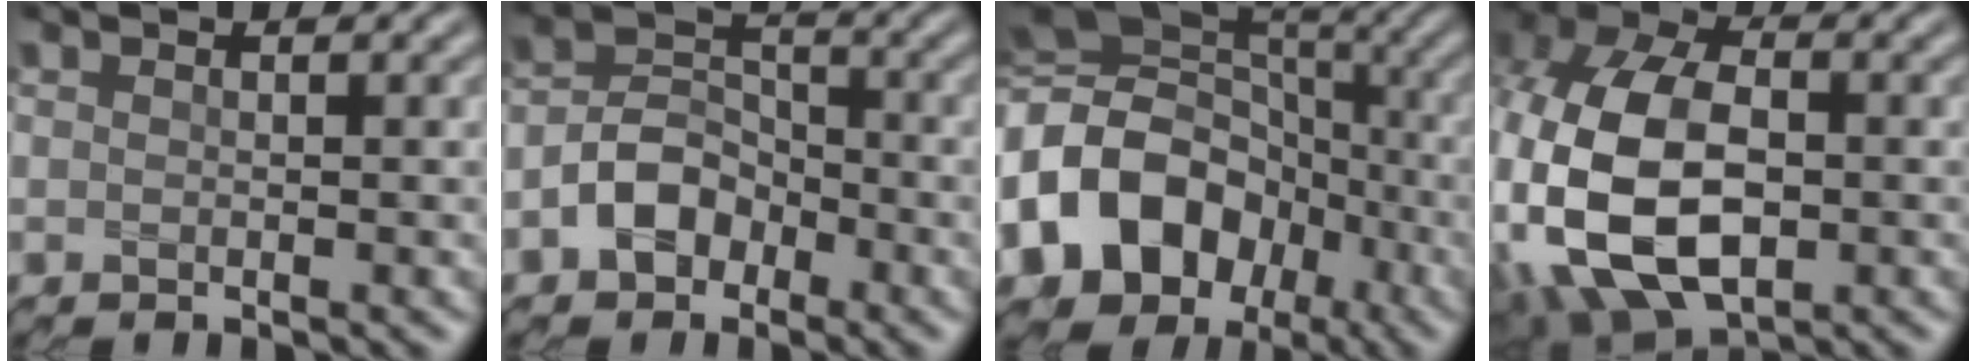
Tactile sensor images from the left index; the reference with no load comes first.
{"total": 4.1, "force": [-2.1, 2.9, 2.0], "torque": [-0.034, 0.008, -0.046]}
{"total": 15.8, "force": [-4.7, 12.7, 8.1], "torque": [-0.183, -0.007, -0.099]}
{"total": 14.4, "force": [-2.0, 9.6, 10.6], "torque": [-0.234, -0.026, -0.024]}